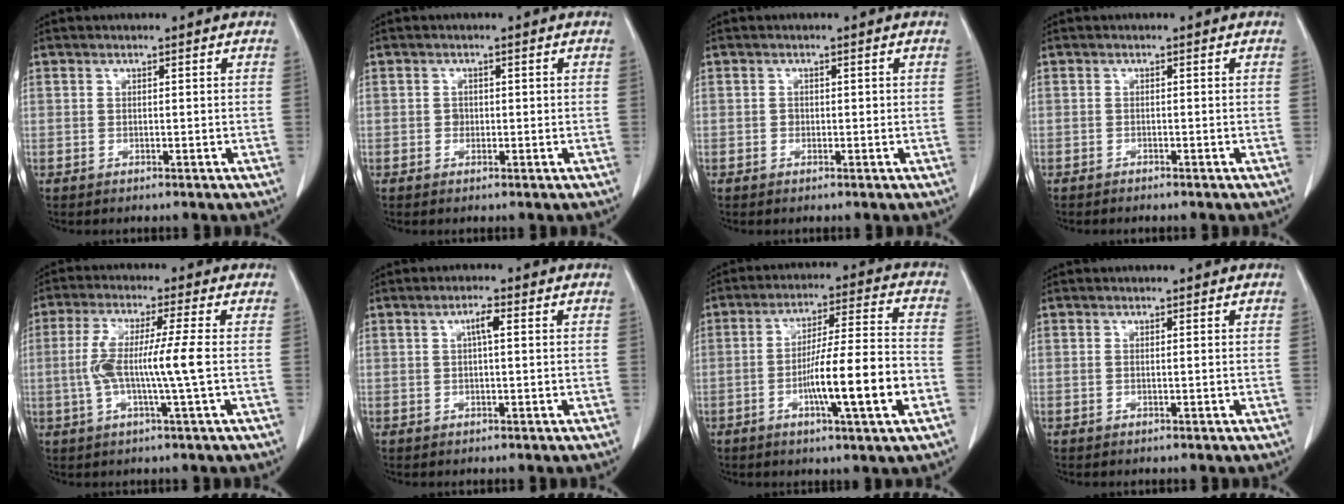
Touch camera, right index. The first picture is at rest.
{"total": 1.2, "force": [-0.1, 1.1, 0.4], "torque": [-0.005, 0.004, 0.000]}
{"total": 0.9, "force": [-0.1, 0.8, 0.4], "torque": [-0.004, 0.003, -0.002]}
{"total": 1.0, "force": [-0.9, 0.1, 0.3], "torque": [-0.008, -0.001, -0.012]}
{"total": 8.1, "force": [-0.8, -0.4, 8.1], "torque": [-0.164, 0.008, -0.017]}
{"total": 2.2, "force": [0.5, 0.2, 2.1], "torque": [-0.038, 0.005, 0.007]}
{"total": 13.4, "force": [-4.1, 0.3, 12.7], "torque": [-0.210, 0.001, -0.069]}
{"total": 0.0}